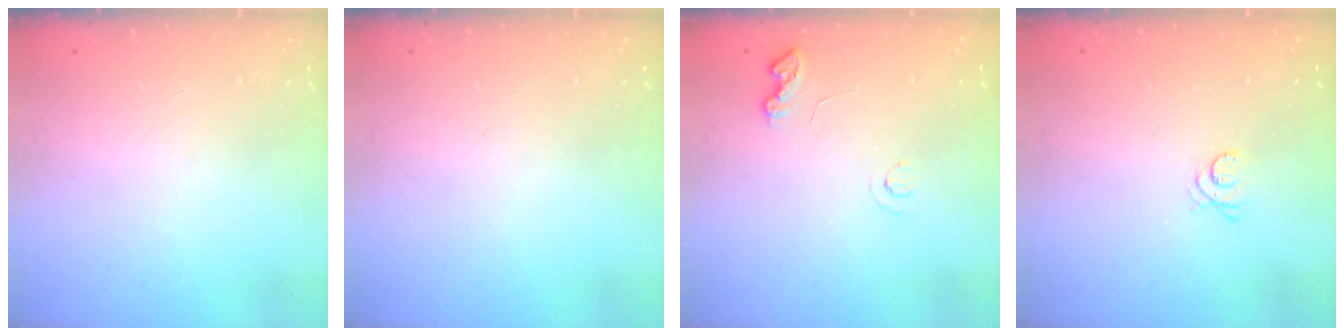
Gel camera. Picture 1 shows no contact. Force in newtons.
{"total": 0.0}
{"total": 4.7, "press": 4.7, "slide": 0.5}
{"total": 3.5, "press": 3.5, "slide": 0.5}